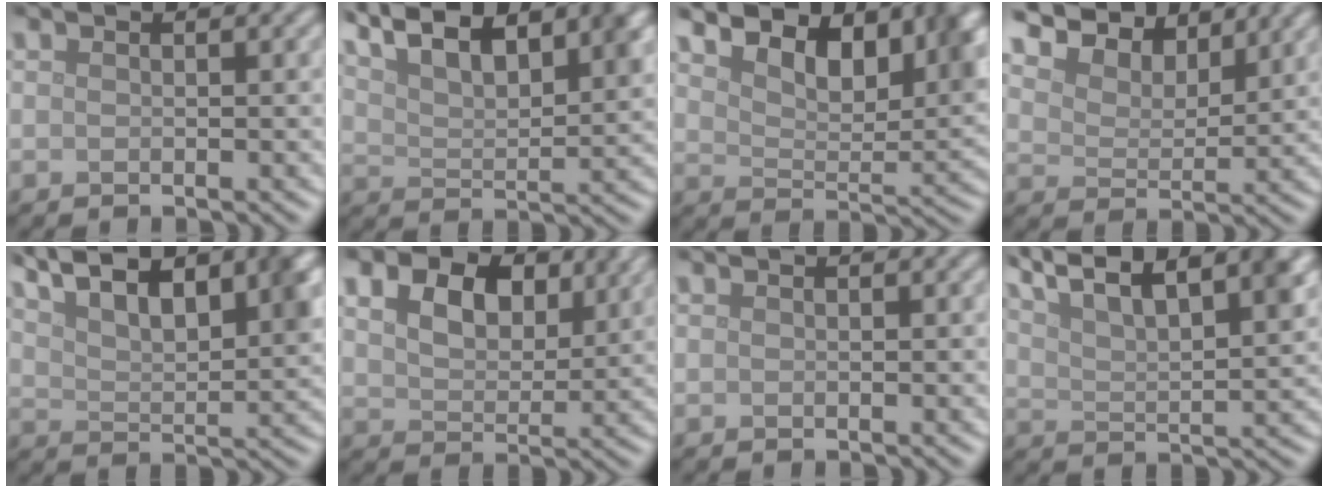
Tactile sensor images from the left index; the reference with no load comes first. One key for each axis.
{"total": 9.0, "fx": 6.1, "fy": 3.2, "fz": 5.8, "tx": -0.091, "ty": 0.024, "tz": 0.088}
{"total": 8.5, "fx": 5.8, "fy": 3.5, "fz": 5.2, "tx": -0.080, "ty": 0.007, "tz": 0.085}
{"total": 8.0, "fx": 6.5, "fy": 3.2, "fz": 3.4, "tx": -0.077, "ty": 0.007, "tz": 0.103}
{"total": 9.4, "fx": 5.5, "fy": 3.6, "fz": 6.7, "tx": -0.098, "ty": 0.021, "tz": 0.086}
{"total": 7.1, "fx": 3.9, "fy": 4.2, "fz": 4.2, "tx": -0.081, "ty": 0.012, "tz": 0.049}
{"total": 0.0}
{"total": 10.7, "fx": 7.7, "fy": 3.1, "fz": 6.8, "tx": -0.102, "ty": 0.030, "tz": 0.104}